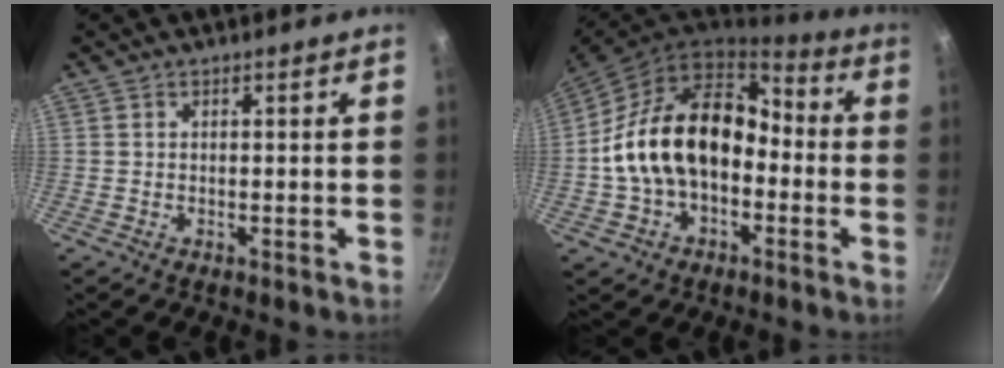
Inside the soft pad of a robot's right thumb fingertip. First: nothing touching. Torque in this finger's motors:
{"motor_torque": [1.45, 1.64, 1.53, -1.24, 0.21]}